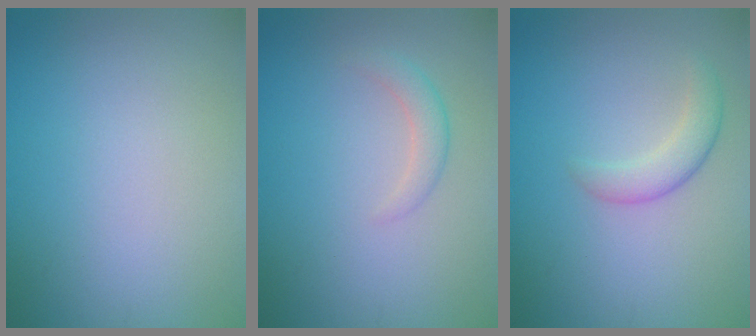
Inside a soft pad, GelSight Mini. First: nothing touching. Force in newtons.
{"total": 1.6, "press": 1.6, "slide": 0.1}
{"total": 2.3, "press": 2.3, "slide": 0.1}